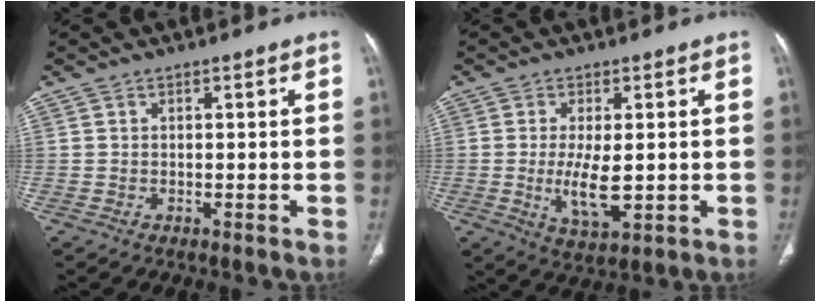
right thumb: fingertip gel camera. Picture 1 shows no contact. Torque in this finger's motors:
{"motor_torque": [-0.51, 0.62, -0.13, 0.29, 0.02]}